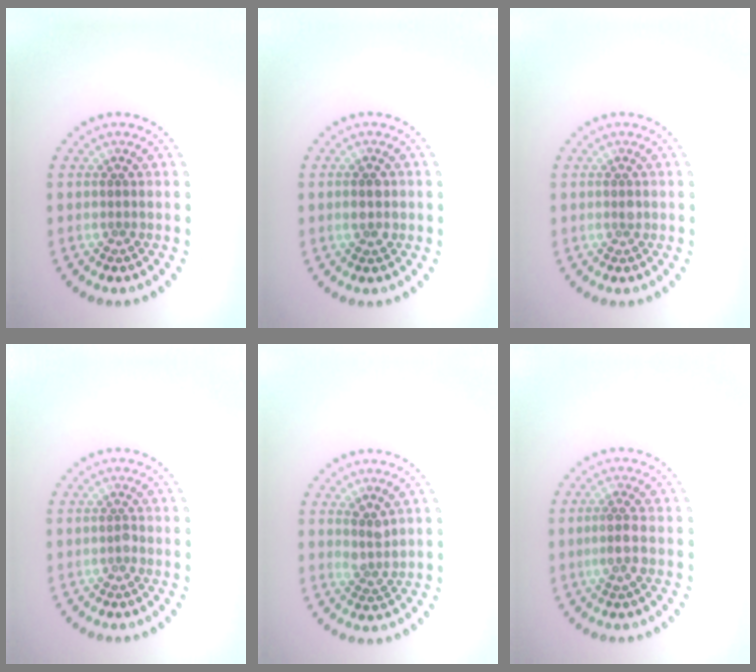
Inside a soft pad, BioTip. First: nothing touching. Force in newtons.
{"total": 2.1, "press": 2.1, "slide": 0.0}
{"total": 0.5, "press": 0.5, "slide": 0.1}
{"total": 0.6, "press": 0.4, "slide": 0.4}
{"total": 1.8, "press": 1.4, "slide": 1.2}
{"total": 1.7, "press": 1.5, "slide": 0.8}